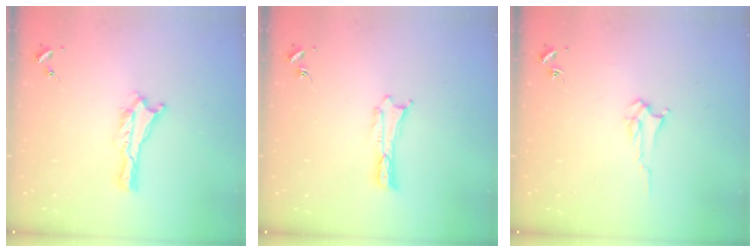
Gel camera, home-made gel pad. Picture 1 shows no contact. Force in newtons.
{"total": 0.0}
{"total": 2.8, "press": 2.8, "slide": 0.4}